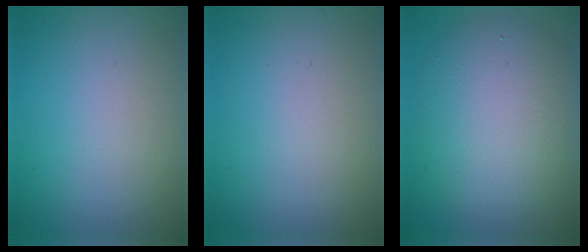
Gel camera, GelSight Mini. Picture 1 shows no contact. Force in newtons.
{"total": 0.0}
{"total": 7.8, "press": 7.8, "slide": 0.5}